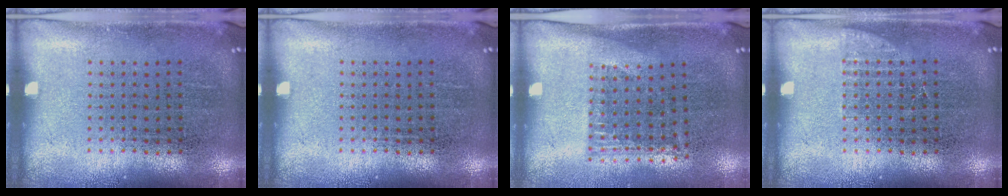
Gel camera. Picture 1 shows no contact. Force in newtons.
{"total": 0.0}
{"total": 1.2, "press": 0.9, "slide": 0.8}
{"total": 1.1, "press": 1.1, "slide": 0.2}